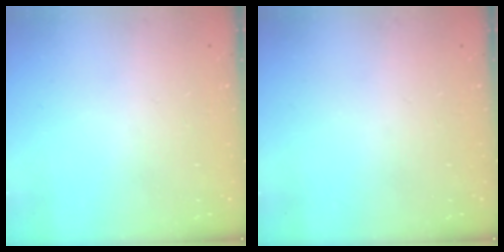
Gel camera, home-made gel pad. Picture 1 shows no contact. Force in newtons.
{"total": 0.0}